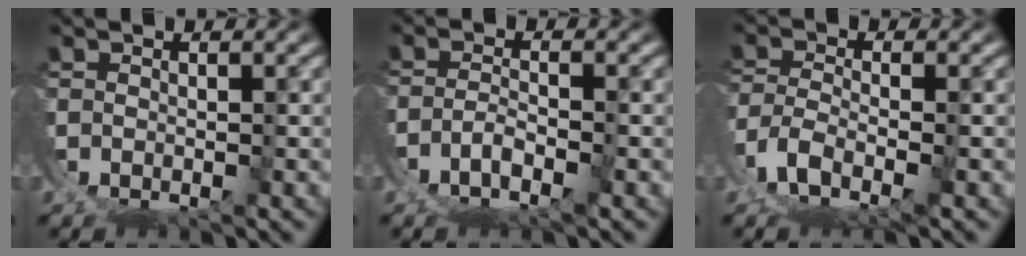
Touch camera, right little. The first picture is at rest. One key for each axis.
{"total": 2.8, "fx": -2.4, "fy": 0.0, "fz": 1.6, "tx": -0.018, "ty": -0.001, "tz": -0.041}
{"total": 3.9, "fx": -2.2, "fy": 0.7, "fz": 3.2, "tx": -0.067, "ty": -0.021, "tz": -0.029}